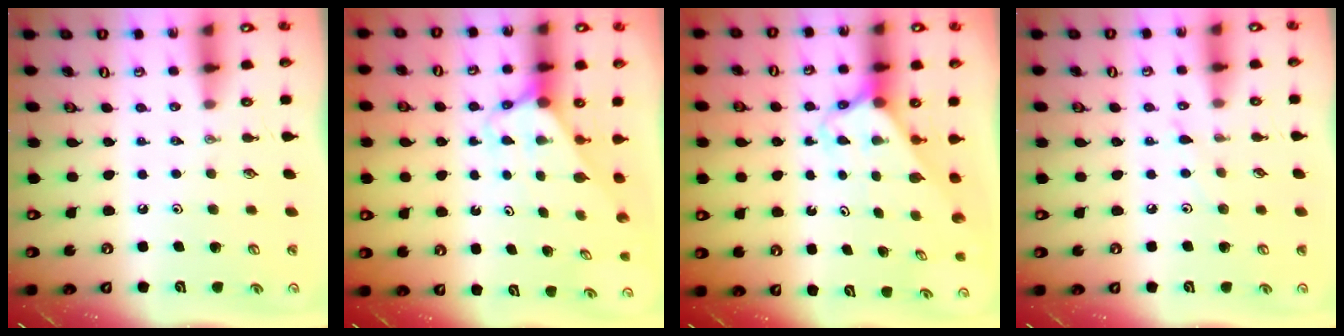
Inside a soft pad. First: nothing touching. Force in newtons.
{"total": 2.8, "press": 2.8, "slide": 0.1}
{"total": 2.4, "press": 2.4, "slide": 0.1}
{"total": 4.8, "press": 4.7, "slide": 0.5}